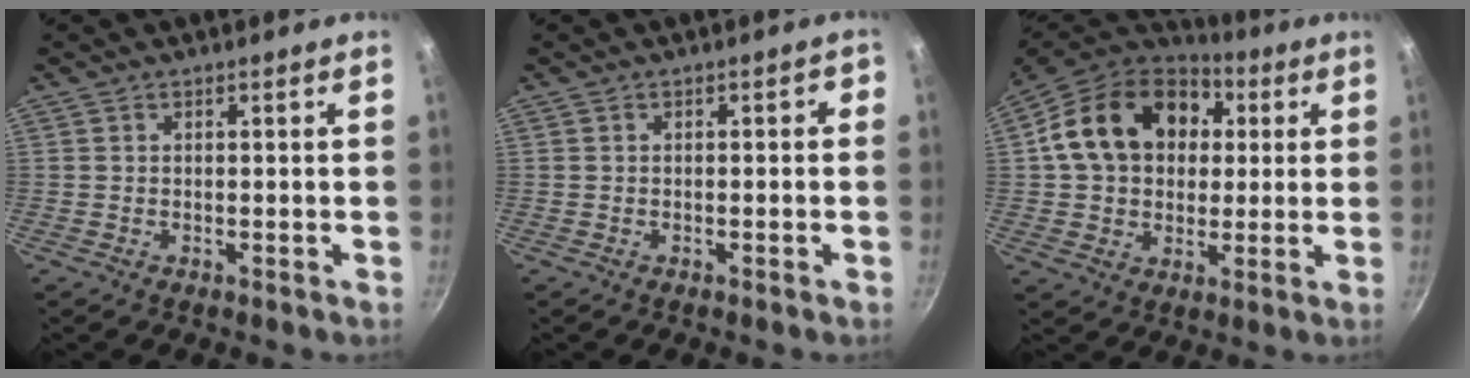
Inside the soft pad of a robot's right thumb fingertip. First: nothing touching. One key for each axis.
{"total": 1.2, "fx": -0.4, "fy": 0.6, "fz": 0.9, "tx": -0.008, "ty": 0.011, "tz": -0.005}
{"total": 20.7, "fx": 4.6, "fy": 15.8, "fz": 12.7, "tx": -0.202, "ty": 0.025, "tz": 0.068}